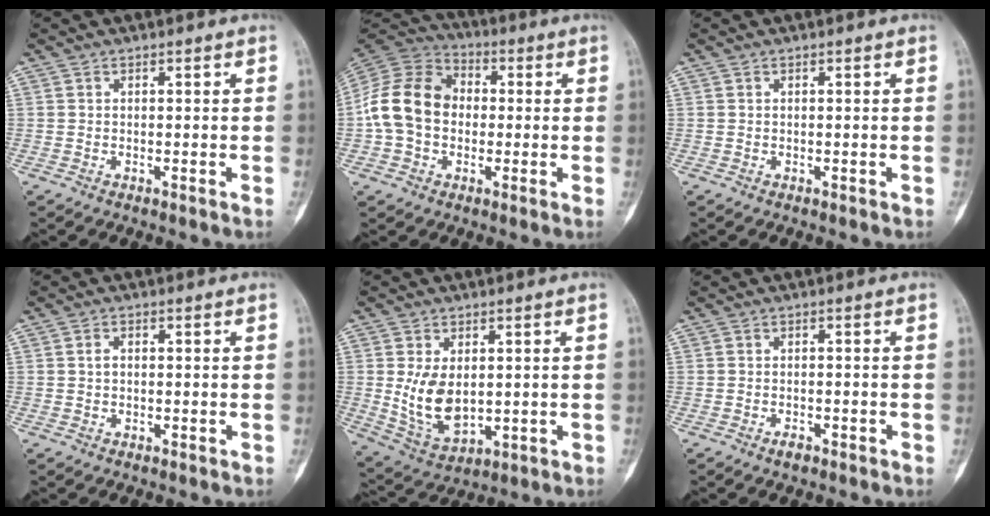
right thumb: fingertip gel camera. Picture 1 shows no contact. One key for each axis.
{"total": 15.4, "fx": -0.8, "fy": 11.9, "fz": 9.7, "tx": -0.170, "ty": 0.035, "tz": -0.023}
{"total": 0.0}
{"total": 1.6, "fx": -0.1, "fy": 1.2, "fz": 1.0, "tx": -0.014, "ty": 0.004, "tz": -0.005}
{"total": 10.3, "fx": 0.5, "fy": 6.6, "fz": 7.9, "tx": -0.128, "ty": -0.011, "tz": 0.030}
{"total": 1.8, "fx": -1.2, "fy": 0.9, "fz": 0.8, "tx": -0.012, "ty": 0.008, "tz": -0.019}